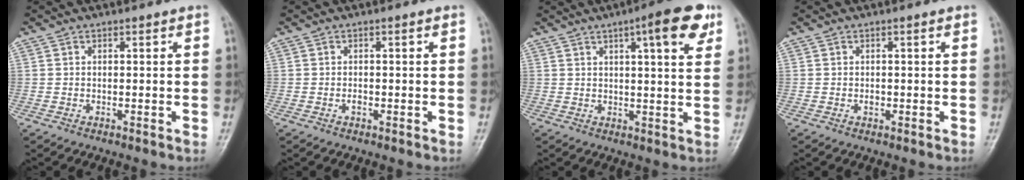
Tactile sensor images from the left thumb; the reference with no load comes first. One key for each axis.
{"total": 0.8, "fx": -0.3, "fy": 0.5, "fz": 0.6, "tx": -0.008, "ty": 0.001, "tz": -0.006}
{"total": 9.7, "fx": 4.8, "fy": 2.2, "fz": 8.1, "tx": -0.097, "ty": -0.014, "tz": 0.060}
{"total": 0.9, "fx": -0.2, "fy": 0.6, "fz": 0.6, "tx": -0.007, "ty": 0.002, "tz": -0.002}